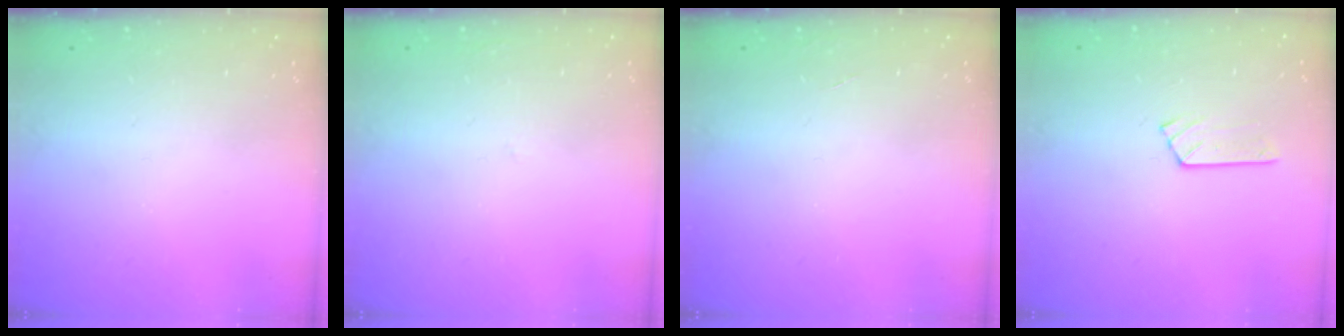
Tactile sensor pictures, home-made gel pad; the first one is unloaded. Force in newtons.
{"total": 2.5, "press": 2.5, "slide": 0.3}
{"total": 0.0}
{"total": 5.6, "press": 5.6, "slide": 0.6}